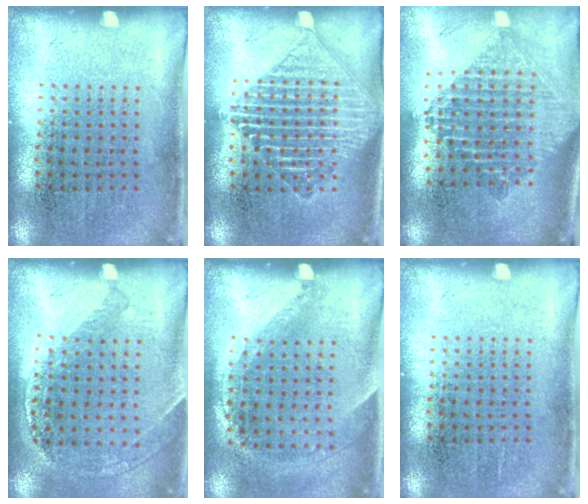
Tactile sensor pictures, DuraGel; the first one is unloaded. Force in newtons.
{"total": 1.8, "press": 1.8, "slide": 0.2}
{"total": 2.2, "press": 1.7, "slide": 1.4}
{"total": 1.2, "press": 1.2, "slide": 0.2}
{"total": 1.4, "press": 1.0, "slide": 1.0}
{"total": 0.0}